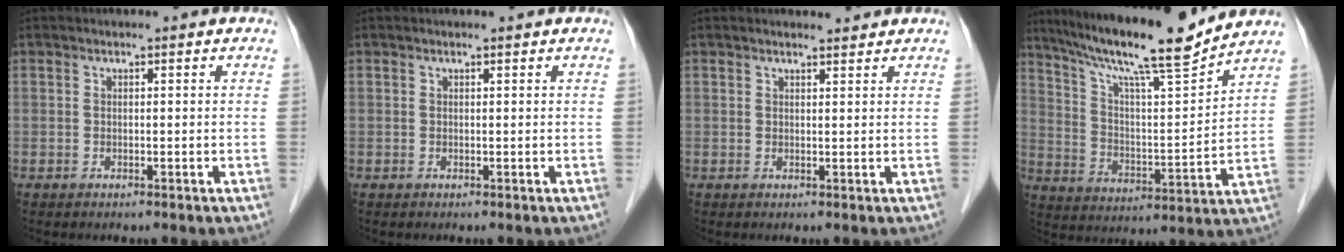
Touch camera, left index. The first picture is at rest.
{"total": 0.5, "force": [0.5, 0.0, 0.2], "torque": [-0.005, 0.004, 0.009]}
{"total": 2.6, "force": [2.5, 0.4, 0.6], "torque": [-0.014, 0.006, 0.035]}
{"total": 17.4, "force": [14.8, -0.2, 9.1], "torque": [-0.159, 0.000, 0.243]}